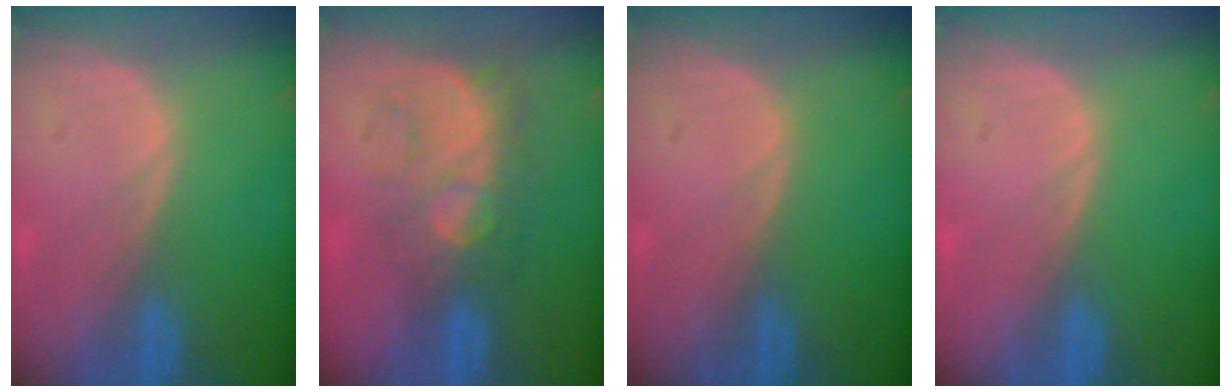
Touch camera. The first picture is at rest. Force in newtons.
{"total": 8.9, "press": 7.6, "slide": 4.6}
{"total": 0.0}
{"total": 0.0}